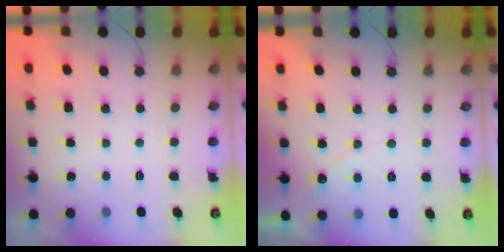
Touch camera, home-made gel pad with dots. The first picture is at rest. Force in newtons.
{"total": 3.7, "press": 3.7, "slide": 0.1}